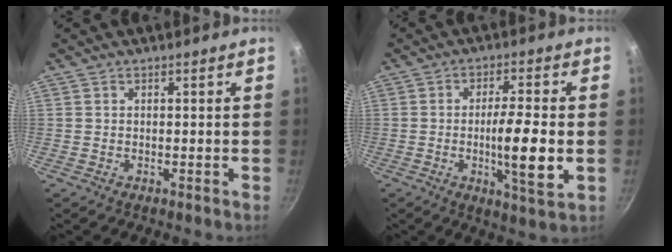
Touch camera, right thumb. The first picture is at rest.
{"total": 10.3, "force": [-1.6, 1.8, 10.0], "torque": [-0.167, -0.001, -0.027]}